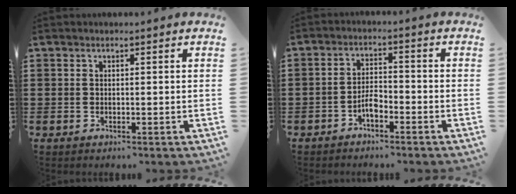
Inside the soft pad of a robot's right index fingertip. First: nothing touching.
{"total": 3.4, "force": [-2.1, 1.2, 2.4], "torque": [-0.054, 0.002, -0.042]}